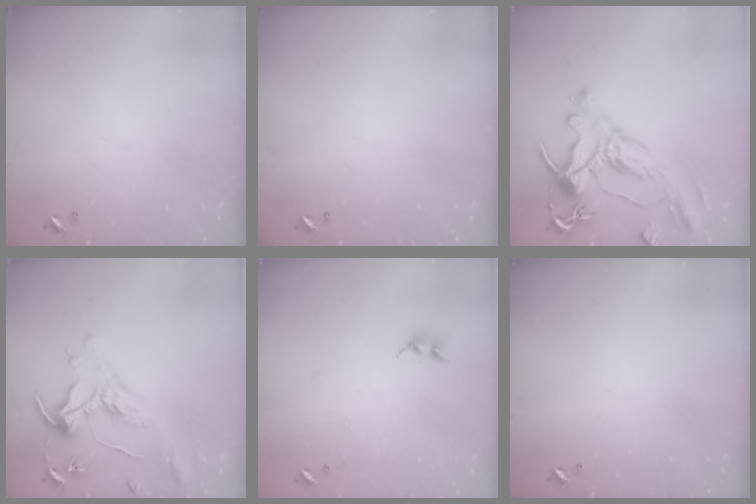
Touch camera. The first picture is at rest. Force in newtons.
{"total": 0.0}
{"total": 1.6, "press": 1.0, "slide": 1.3}
{"total": 1.6, "press": 1.4, "slide": 0.7}
{"total": 5.6, "press": 5.6, "slide": 0.2}
{"total": 0.0}